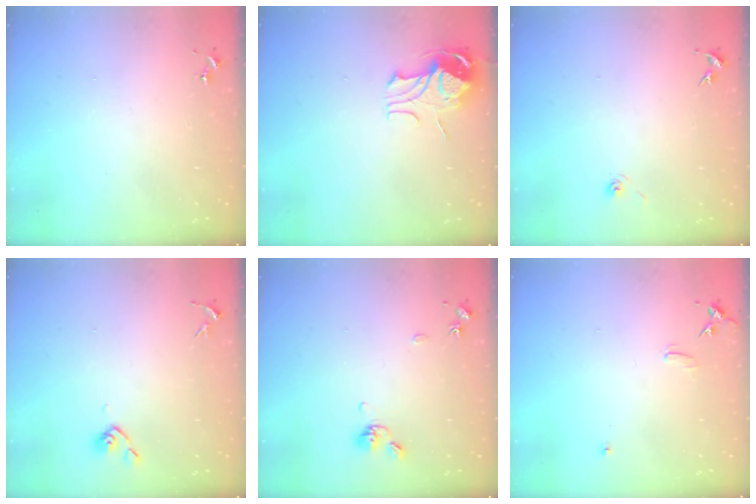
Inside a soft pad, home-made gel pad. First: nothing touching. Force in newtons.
{"total": 9.8, "press": 9.7, "slide": 1.0}
{"total": 3.2, "press": 2.6, "slide": 1.8}
{"total": 3.7, "press": 3.6, "slide": 0.8}
{"total": 8.5, "press": 8.3, "slide": 2.0}
{"total": 7.6, "press": 7.6, "slide": 0.7}